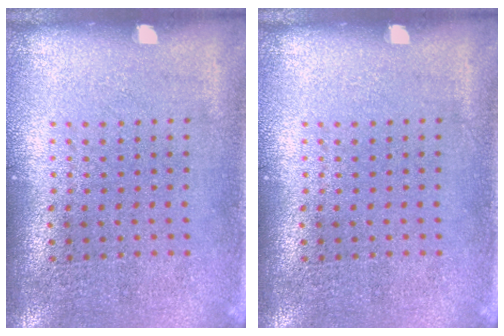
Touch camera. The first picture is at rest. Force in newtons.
{"total": 0.0}